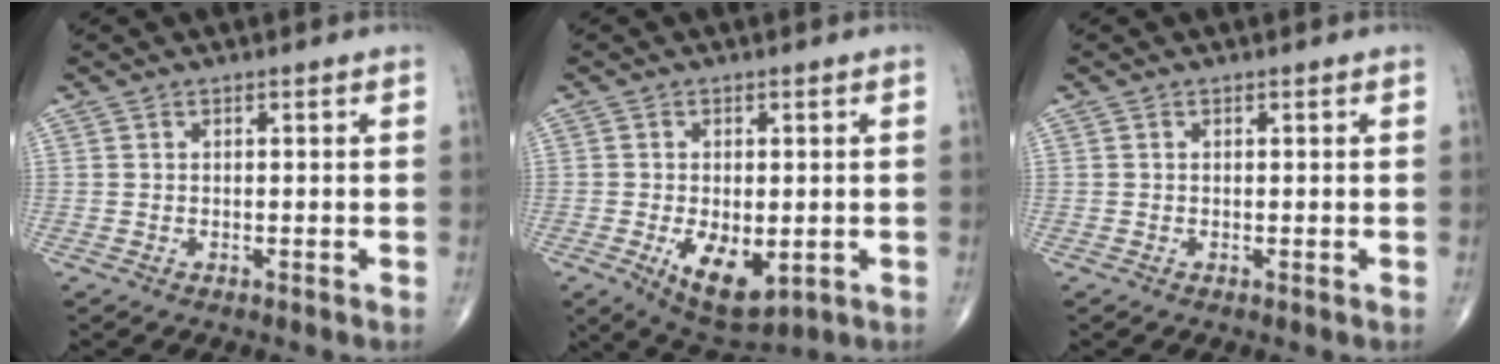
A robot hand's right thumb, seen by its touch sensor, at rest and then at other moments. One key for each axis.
{"total": 9.5, "fx": -2.3, "fy": 4.9, "fz": 7.8, "tx": -0.119, "ty": -0.014, "tz": -0.024}
{"total": 0.0}